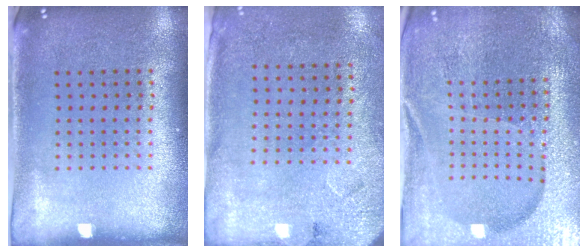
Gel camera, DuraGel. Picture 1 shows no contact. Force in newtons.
{"total": 2.7, "press": 2.2, "slide": 1.5}
{"total": 4.2, "press": 4.1, "slide": 1.1}